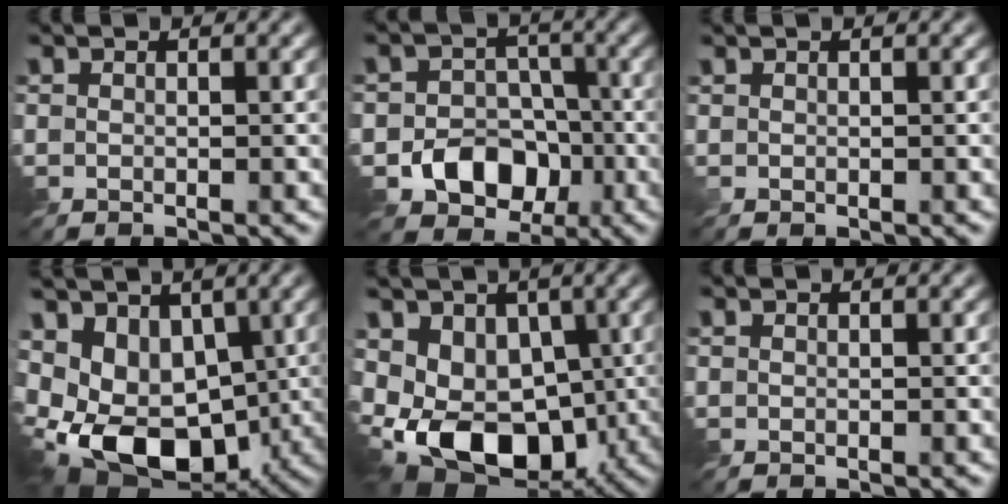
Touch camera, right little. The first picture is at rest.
{"total": 6.0, "force": [-2.3, 4.8, 2.7], "torque": [-0.023, -0.005, -0.056]}
{"total": 0.0}
{"total": 10.7, "force": [-1.8, 7.3, 7.6], "torque": [-0.149, -0.028, -0.027]}
{"total": 9.0, "force": [-1.6, 6.4, 6.2], "torque": [-0.106, -0.019, -0.030]}
{"total": 0.0}